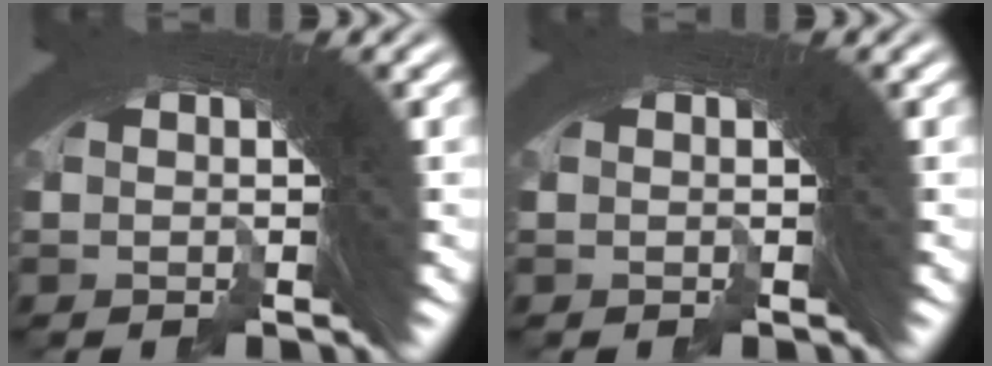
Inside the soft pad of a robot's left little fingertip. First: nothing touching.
{"total": 0.0}